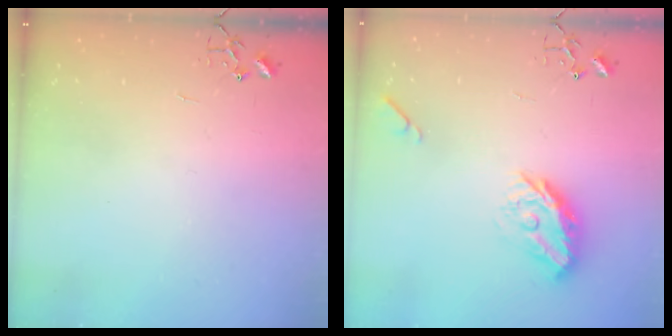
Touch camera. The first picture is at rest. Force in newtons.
{"total": 12.2, "press": 12.2, "slide": 0.7}